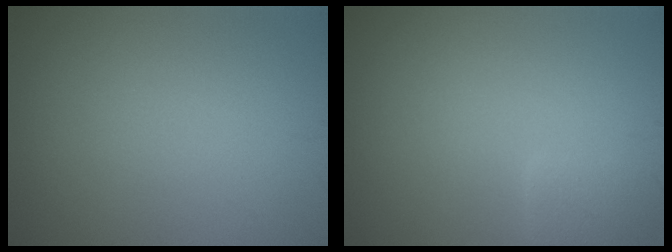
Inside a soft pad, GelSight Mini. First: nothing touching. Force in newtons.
{"total": 1.6, "press": 1.6, "slide": 0.1}